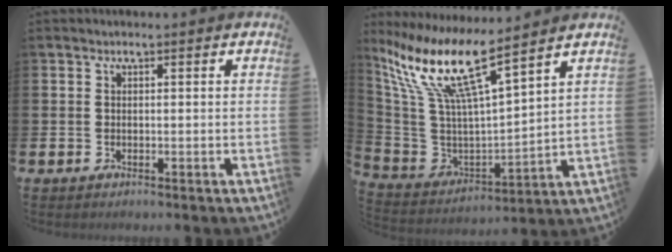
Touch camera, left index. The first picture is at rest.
{"total": 11.7, "force": [8.6, 2.0, 7.7], "torque": [-0.187, -0.054, 0.144]}